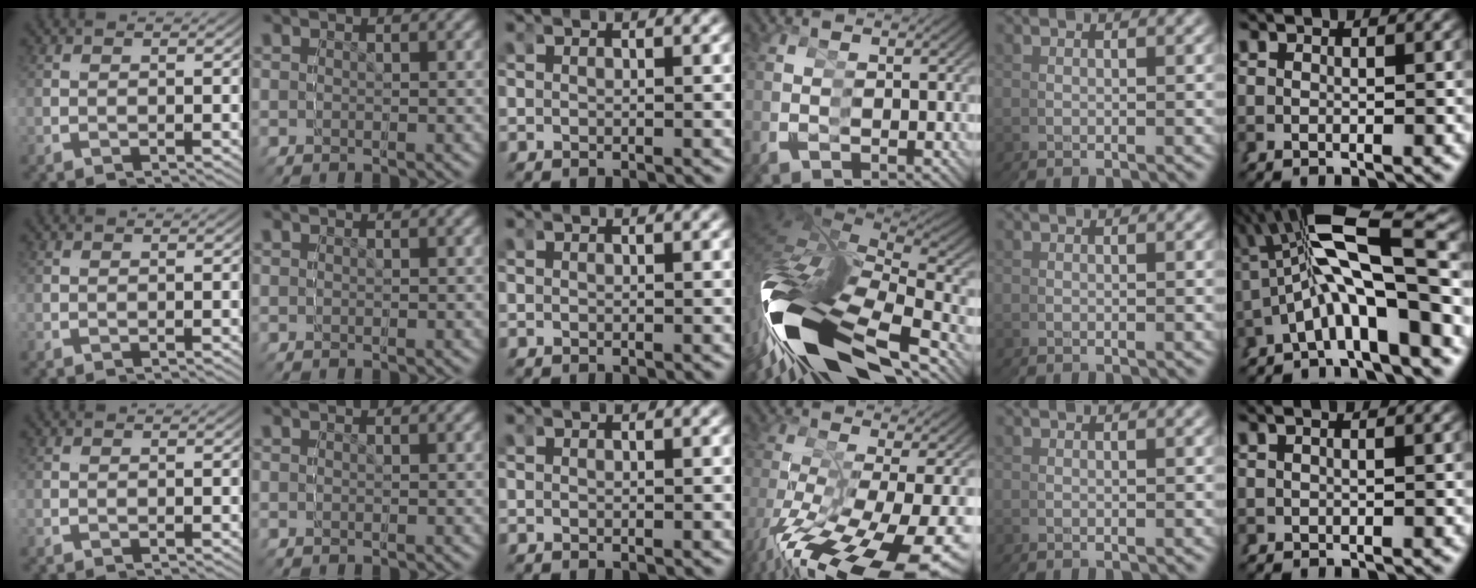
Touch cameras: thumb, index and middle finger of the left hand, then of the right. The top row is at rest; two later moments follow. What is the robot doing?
{"motion": "grasp_and_lifting", "object": "glasses"}